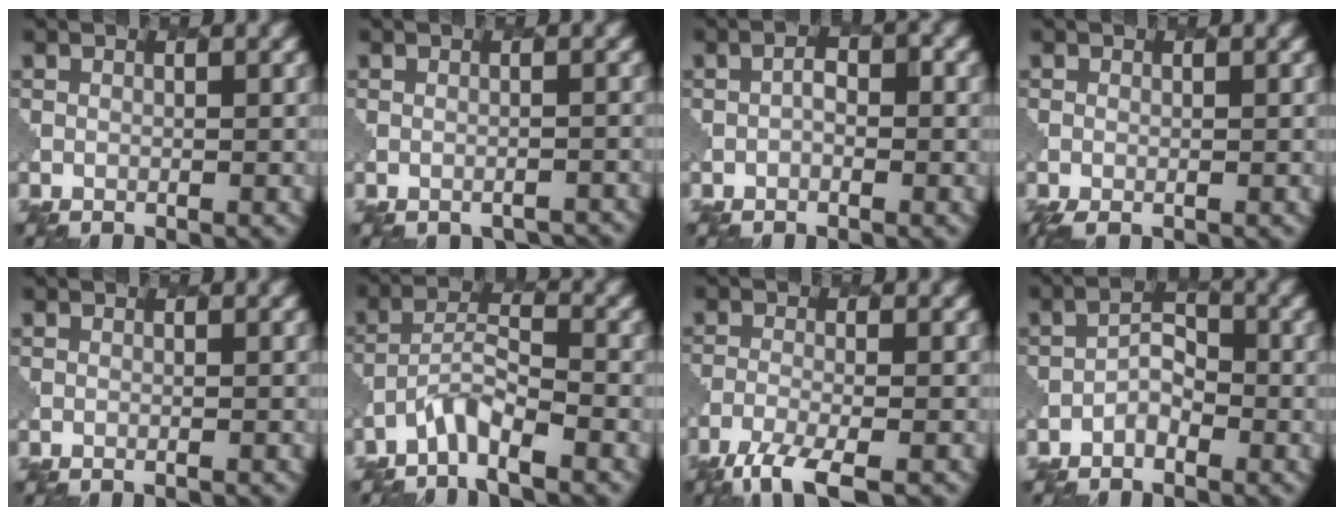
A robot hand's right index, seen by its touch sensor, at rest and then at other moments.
{"total": 1.9, "force": [-1.7, 0.6, 0.6], "torque": [-0.012, -0.004, -0.017]}
{"total": 1.2, "force": [-0.3, 0.7, 0.9], "torque": [-0.013, 0.002, -0.007]}
{"total": 1.8, "force": [-1.1, 0.6, 1.3], "torque": [-0.027, -0.005, -0.017]}
{"total": 0.0}
{"total": 3.3, "force": [-2.7, 0.5, 1.8], "torque": [-0.038, 0.004, -0.060]}
{"total": 4.6, "force": [-3.5, 0.9, 2.9], "torque": [-0.053, -0.012, -0.073]}
{"total": 1.7, "force": [-1.1, 1.0, 0.8], "torque": [-0.012, 0.007, -0.022]}